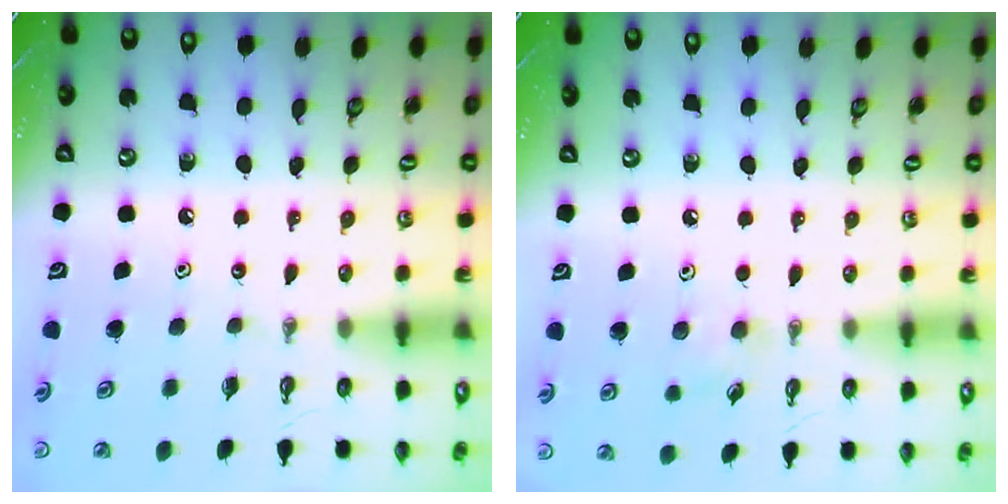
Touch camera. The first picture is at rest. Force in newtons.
{"total": 5.7, "press": 5.6, "slide": 1.5}